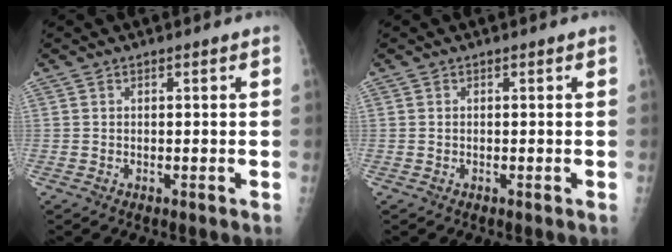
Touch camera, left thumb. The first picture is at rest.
{"total": 0.0}